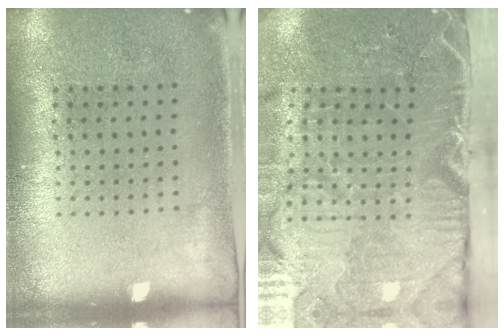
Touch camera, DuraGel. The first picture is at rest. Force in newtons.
{"total": 5.3, "press": 4.3, "slide": 3.1}